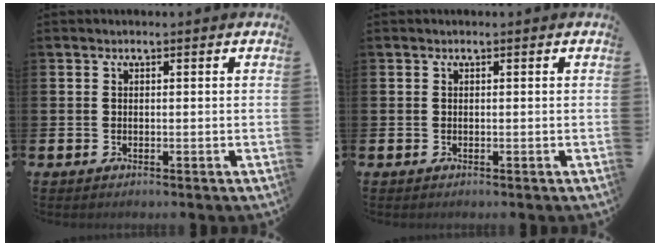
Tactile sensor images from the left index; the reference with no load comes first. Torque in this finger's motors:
{"motor_torque": [0.01, 0.01, -0.02, 0.00]}